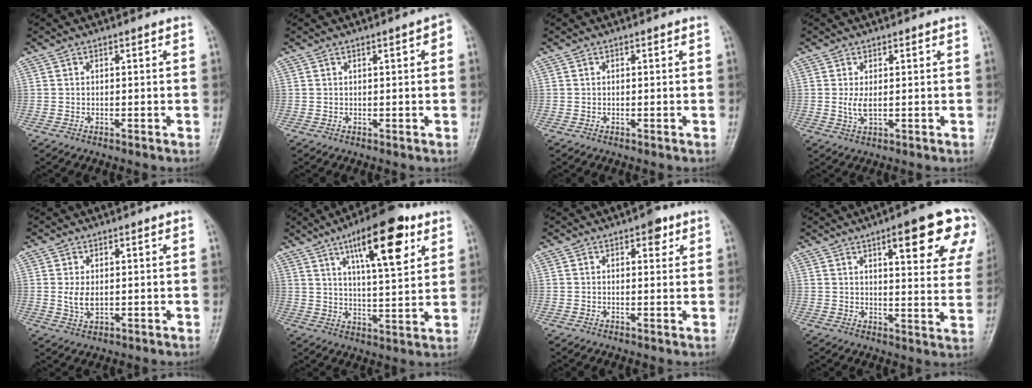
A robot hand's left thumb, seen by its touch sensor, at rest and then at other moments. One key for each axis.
{"total": 2.5, "fx": 0.7, "fy": 0.6, "fz": 2.3, "tx": -0.026, "ty": 0.004, "tz": 0.006}
{"total": 0.0}
{"total": 2.7, "fx": 0.3, "fy": 1.1, "fz": 2.4, "tx": -0.051, "ty": -0.008, "tz": 0.010}
{"total": 3.4, "fx": 0.4, "fy": 2.1, "fz": 2.7, "tx": -0.048, "ty": -0.010, "tz": 0.013}
{"total": 16.6, "fx": 8.3, "fy": 5.2, "fz": 13.5, "tx": -0.183, "ty": -0.029, "tz": 0.128}
{"total": 3.4, "fx": 1.8, "fy": 1.7, "fz": 2.3, "tx": -0.015, "ty": -0.004, "tz": 0.020}
{"total": 18.0, "fx": 9.1, "fy": 4.5, "fz": 14.8, "tx": -0.159, "ty": -0.030, "tz": 0.112}